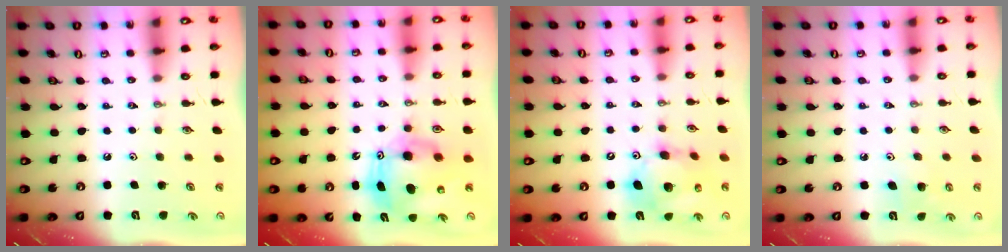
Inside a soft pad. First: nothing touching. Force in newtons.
{"total": 11.7, "press": 11.7, "slide": 0.8}
{"total": 14.2, "press": 13.9, "slide": 2.7}
{"total": 5.4, "press": 5.4, "slide": 0.4}